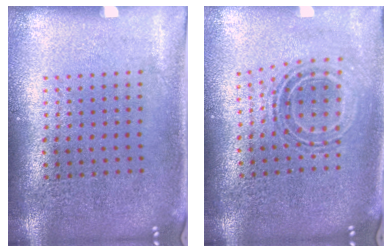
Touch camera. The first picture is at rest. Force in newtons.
{"total": 0.8, "press": 0.8, "slide": 0.3}